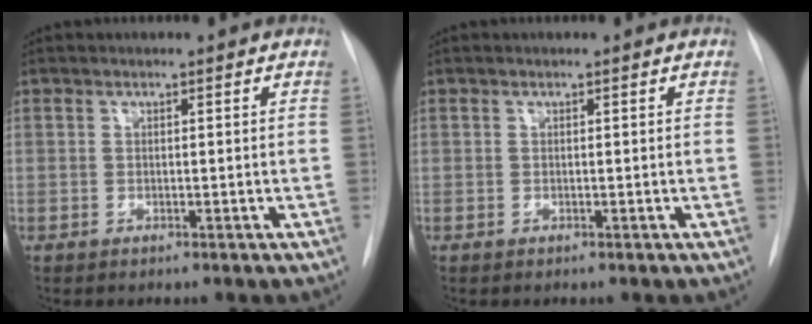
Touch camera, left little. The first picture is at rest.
{"total": 0.0}